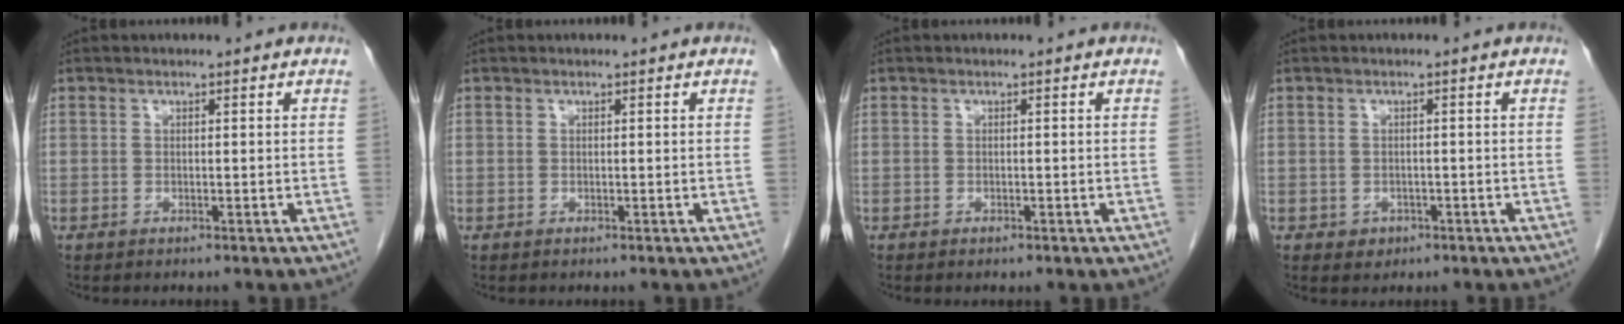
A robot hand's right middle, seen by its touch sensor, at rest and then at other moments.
{"total": 0.0}
{"total": 0.5, "force": [-0.3, 0.3, 0.3], "torque": [-0.006, 0.001, -0.002]}
{"total": 1.7, "force": [-0.8, 1.4, 0.4], "torque": [-0.004, 0.005, -0.004]}